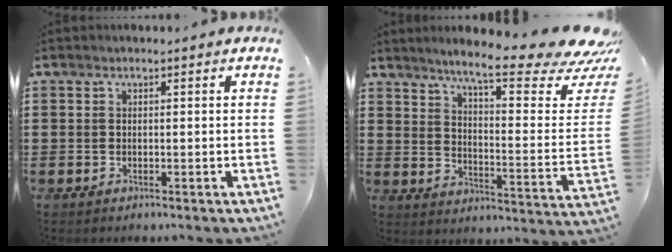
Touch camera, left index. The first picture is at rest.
{"total": 12.3, "force": [9.5, 1.1, 7.7], "torque": [-0.140, -0.070, 0.152]}